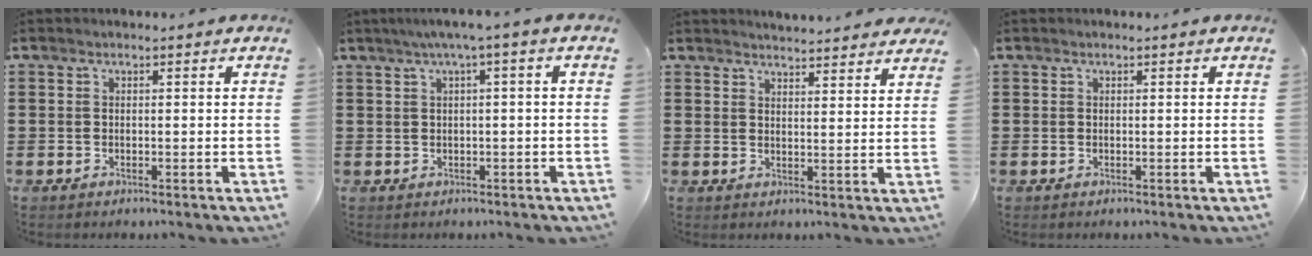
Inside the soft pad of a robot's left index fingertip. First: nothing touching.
{"total": 2.3, "force": [-0.2, -0.1, 2.3], "torque": [-0.040, -0.001, -0.007]}
{"total": 3.1, "force": [3.1, -0.1, 0.0], "torque": [-0.001, -0.018, 0.055]}
{"total": 0.0}